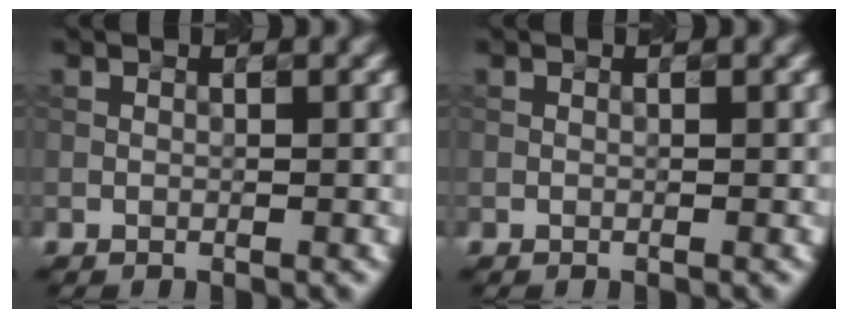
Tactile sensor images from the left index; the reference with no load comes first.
{"total": 0.0}